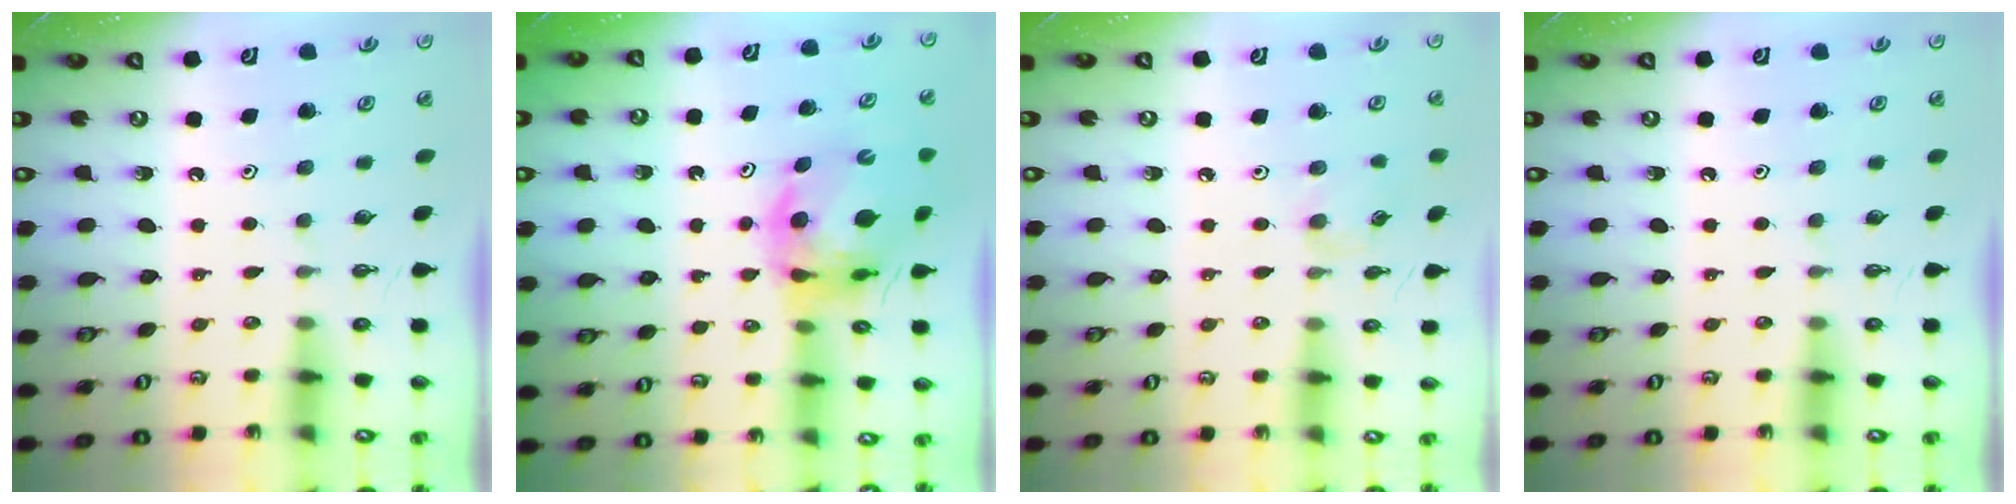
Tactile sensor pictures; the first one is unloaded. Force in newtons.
{"total": 11.7, "press": 11.7, "slide": 1.2}
{"total": 6.5, "press": 6.4, "slide": 0.6}
{"total": 0.0}